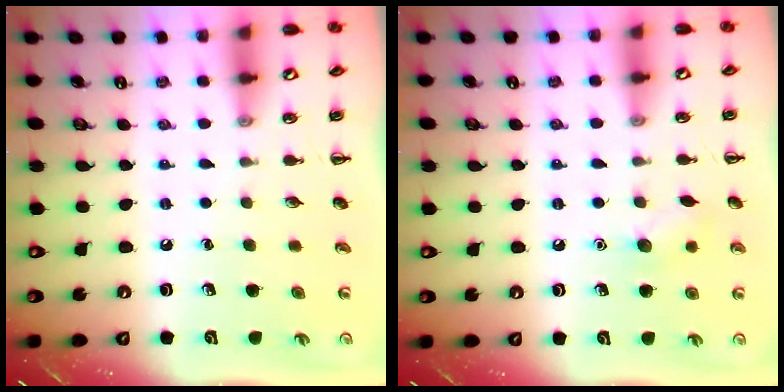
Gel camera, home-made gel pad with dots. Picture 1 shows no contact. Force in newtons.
{"total": 7.8, "press": 7.5, "slide": 2.0}